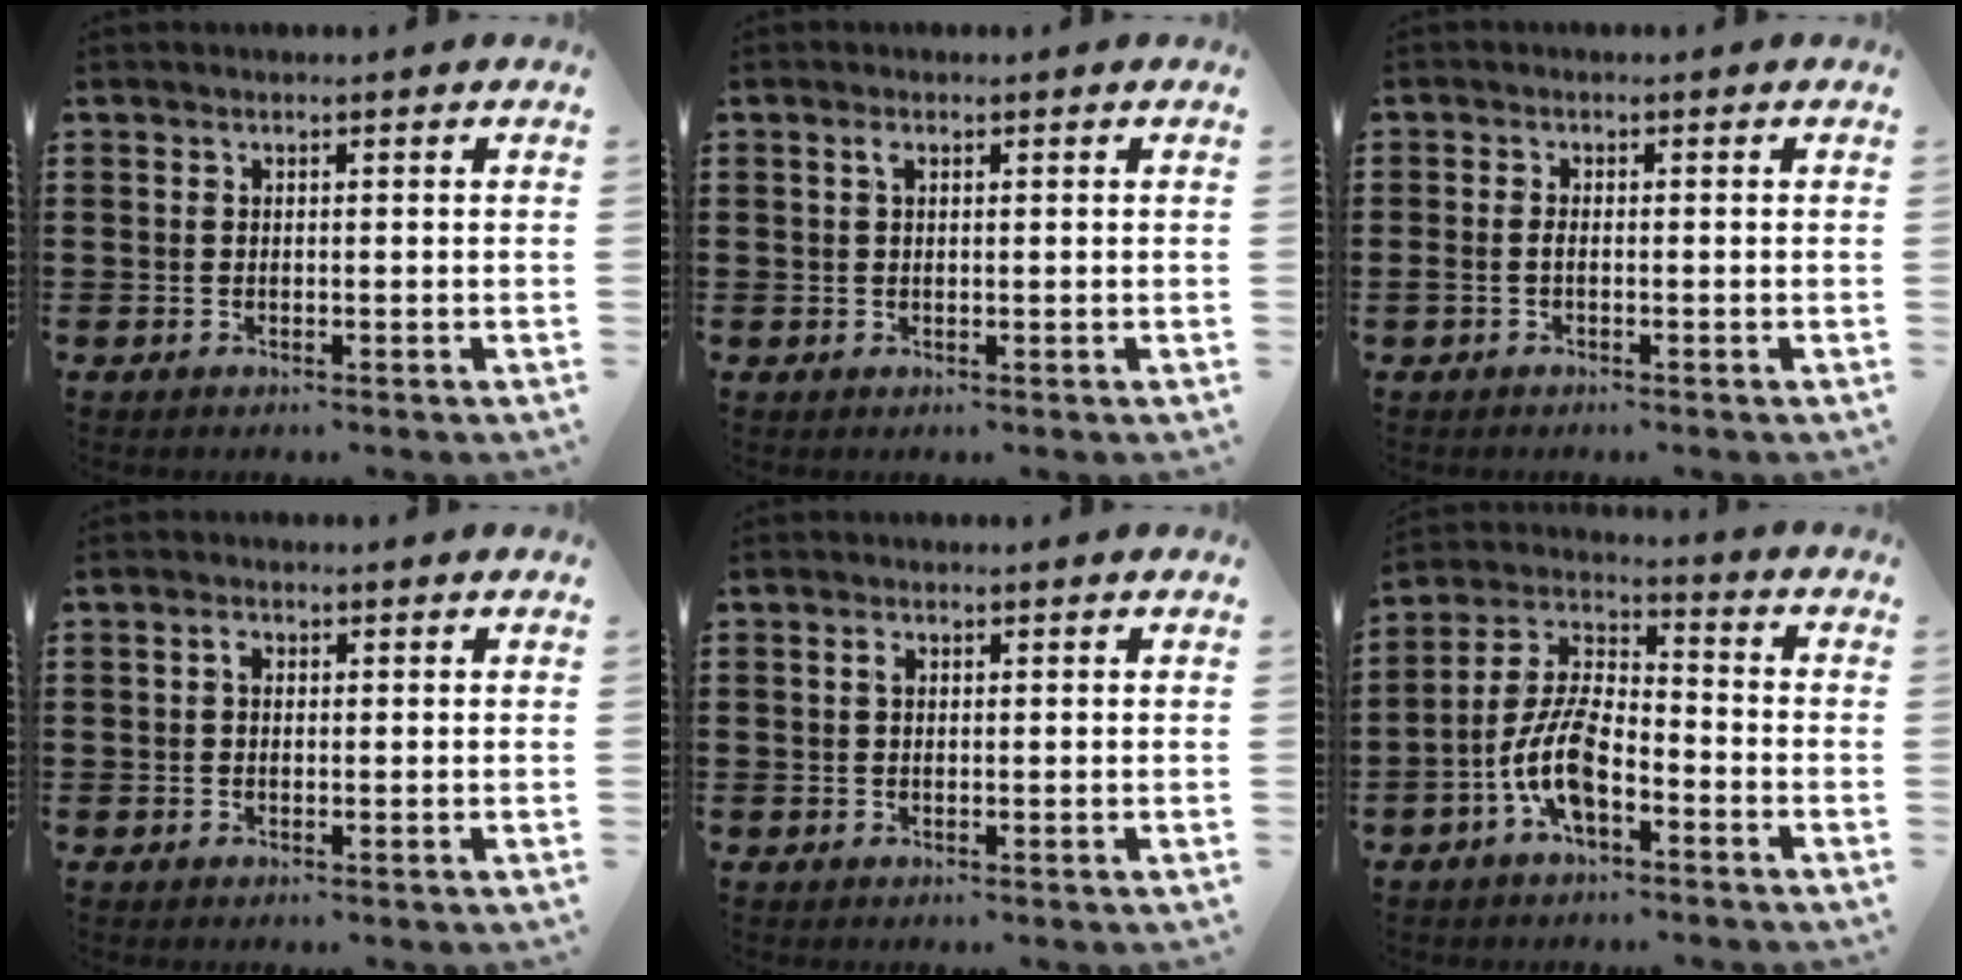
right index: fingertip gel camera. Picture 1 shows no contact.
{"total": 1.1, "force": [0.4, 0.4, 0.9], "torque": [-0.020, 0.004, 0.007]}
{"total": 1.1, "force": [-0.6, 0.4, 0.8], "torque": [-0.019, -0.003, -0.011]}
{"total": 1.3, "force": [0.2, 0.8, 0.9], "torque": [-0.020, 0.006, 0.003]}
{"total": 1.1, "force": [0.4, 0.6, 0.8], "torque": [-0.019, 0.003, 0.006]}
{"total": 9.2, "force": [-4.2, 4.0, 7.1], "torque": [-0.174, -0.002, -0.086]}